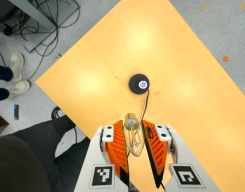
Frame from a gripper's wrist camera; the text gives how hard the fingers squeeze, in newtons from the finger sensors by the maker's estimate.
{"total": 13.7, "left": 15.0, "right": 12.5}